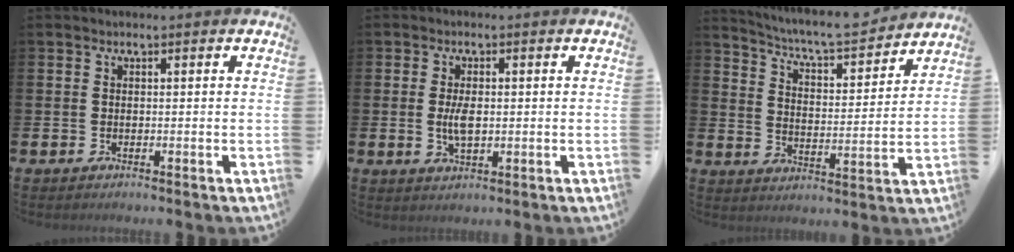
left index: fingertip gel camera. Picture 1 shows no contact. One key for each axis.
{"total": 3.5, "fx": 0.1, "fy": 1.6, "fz": 3.1, "tx": -0.051, "ty": 0.001, "tz": -0.003}
{"total": 7.0, "fx": 6.7, "fy": 0.7, "fz": 1.7, "tx": -0.056, "ty": -0.053, "tz": 0.113}